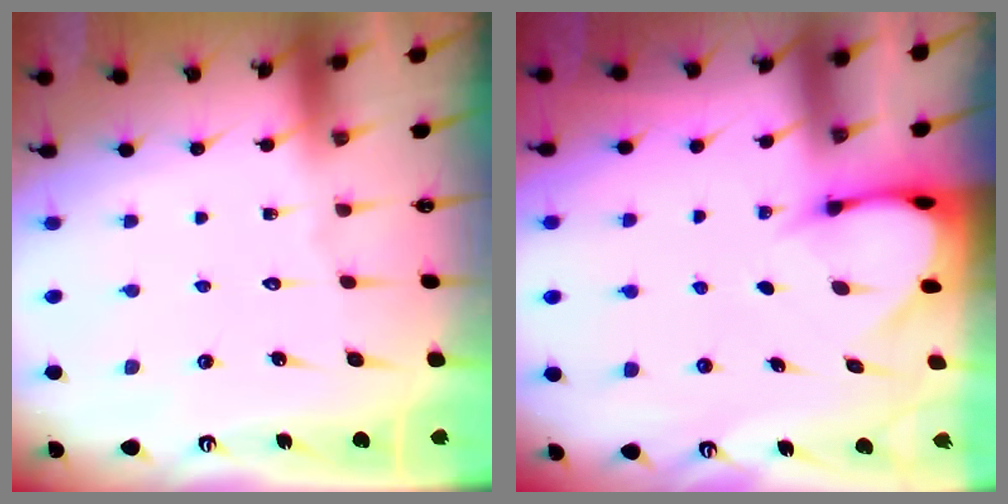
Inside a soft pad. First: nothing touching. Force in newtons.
{"total": 3.3, "press": 3.3, "slide": 0.2}